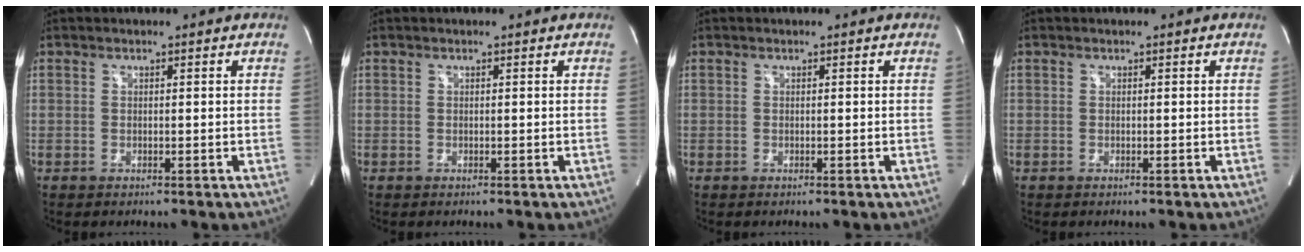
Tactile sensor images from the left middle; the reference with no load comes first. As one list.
[{"total": 0.0}, {"total": 0.0}, {"total": 0.0}]